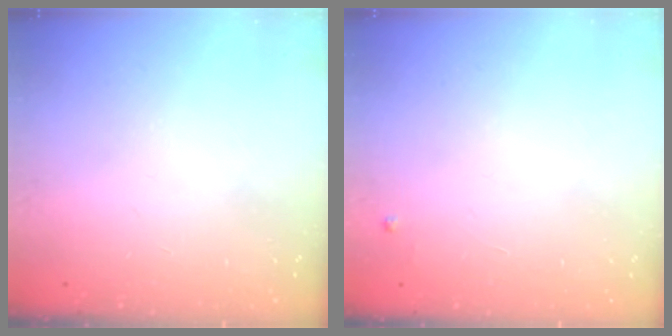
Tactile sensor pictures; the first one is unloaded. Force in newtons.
{"total": 2.4, "press": 2.4, "slide": 0.4}